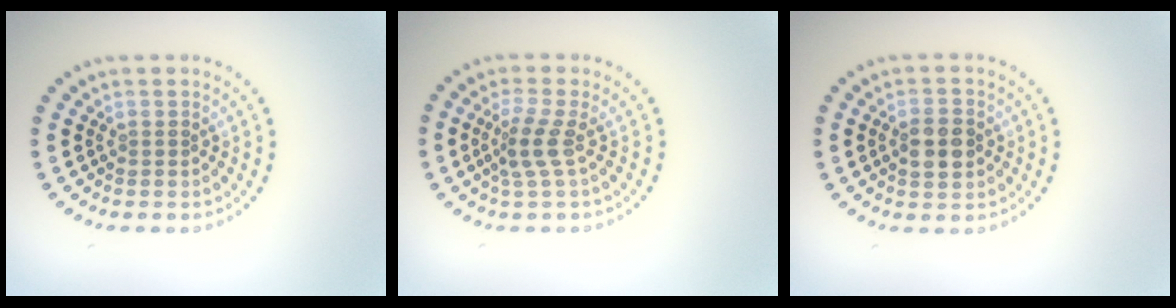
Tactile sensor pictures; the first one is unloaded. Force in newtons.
{"total": 2.2, "press": 1.7, "slide": 1.5}
{"total": 3.4, "press": 3.3, "slide": 0.2}